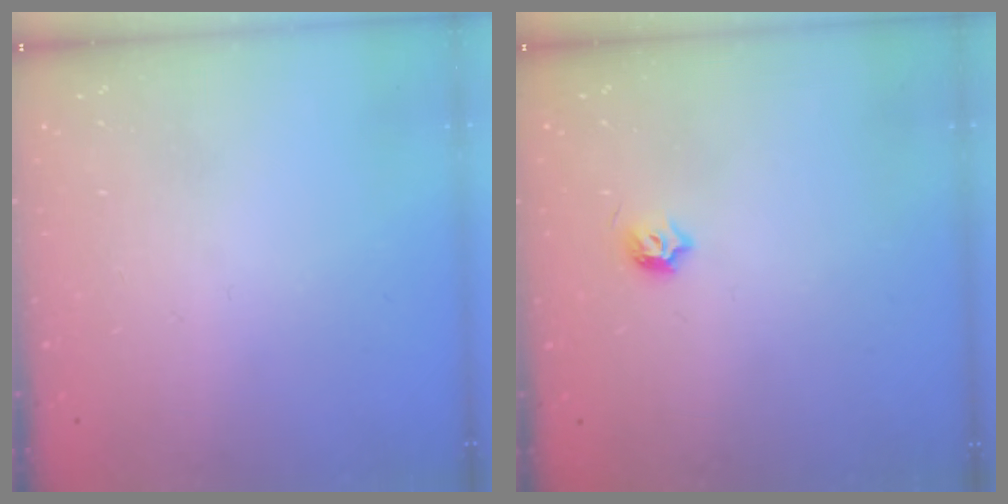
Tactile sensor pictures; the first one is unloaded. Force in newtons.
{"total": 4.0, "press": 3.8, "slide": 1.0}